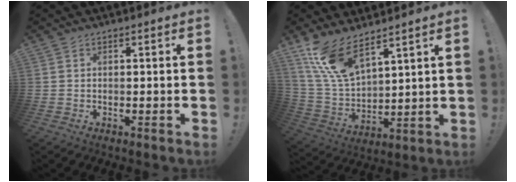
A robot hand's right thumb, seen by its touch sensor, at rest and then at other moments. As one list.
[{"total": 13.6, "force": [10.1, 4.8, 7.7], "torque": [-0.176, -0.063, 0.192]}]